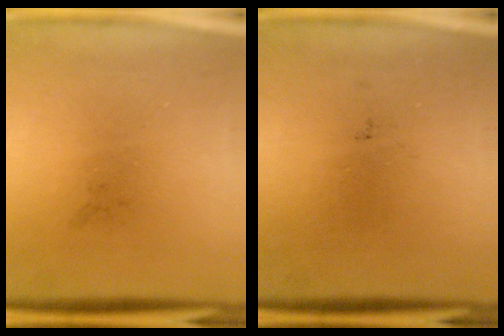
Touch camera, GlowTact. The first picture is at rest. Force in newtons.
{"total": 0.0}